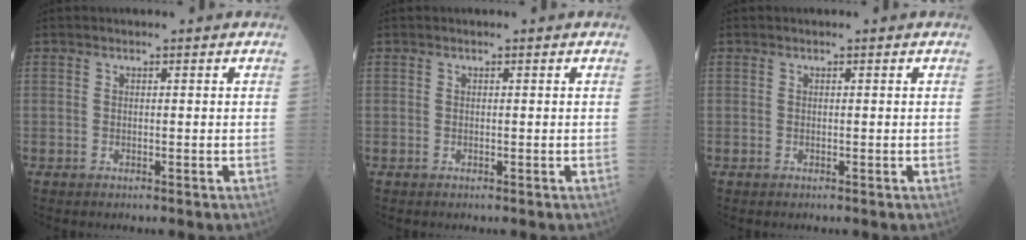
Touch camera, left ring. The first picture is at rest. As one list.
[{"total": 0.0}, {"total": 0.0}]